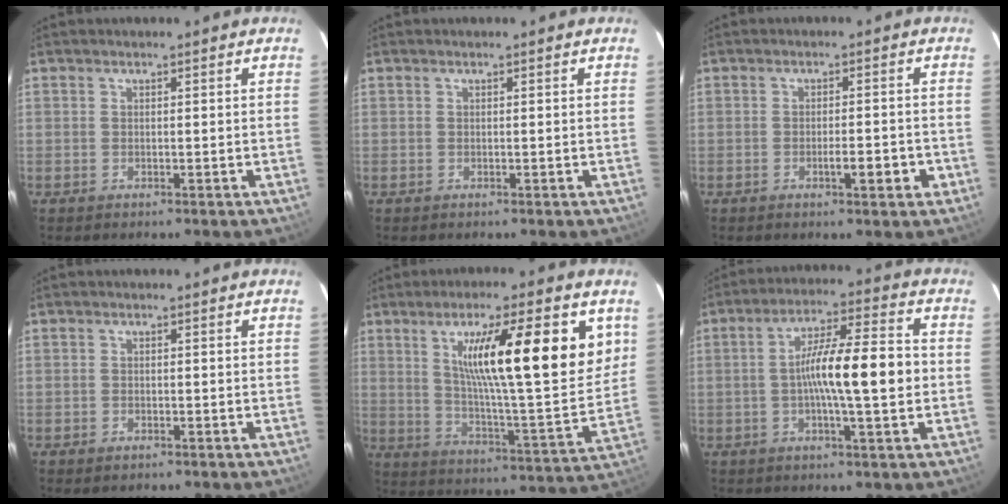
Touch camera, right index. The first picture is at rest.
{"total": 0.0}
{"total": 4.1, "force": [-1.6, 1.0, 3.6], "torque": [-0.057, 0.002, -0.021]}
{"total": 1.5, "force": [-0.8, 0.9, 0.9], "torque": [-0.021, 0.000, -0.008]}
{"total": 20.7, "force": [7.6, 2.7, 19.1], "torque": [-0.287, -0.002, 0.117]}
{"total": 12.6, "force": [-0.9, 1.4, 12.5], "torque": [-0.212, 0.018, -0.018]}